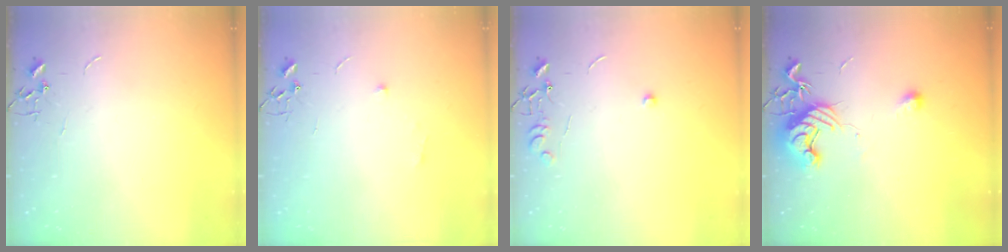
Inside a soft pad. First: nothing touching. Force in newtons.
{"total": 5.2, "press": 4.9, "slide": 1.9}
{"total": 7.2, "press": 7.2, "slide": 0.8}
{"total": 11.7, "press": 11.7, "slide": 0.4}